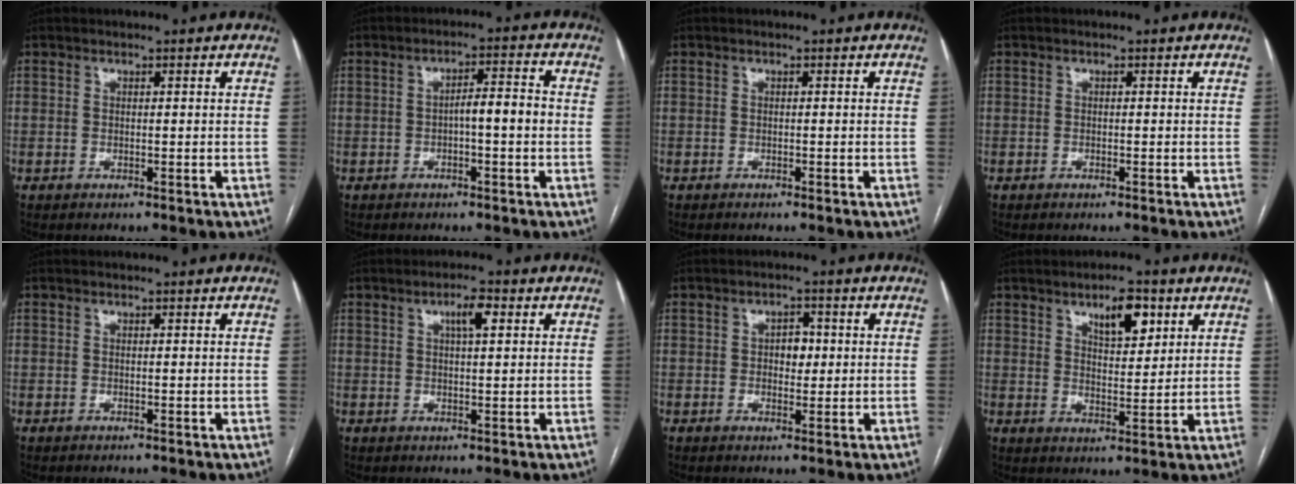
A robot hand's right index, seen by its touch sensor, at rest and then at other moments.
{"total": 4.6, "force": [-0.8, 0.7, 4.5], "torque": [-0.070, 0.017, -0.010]}
{"total": 0.5, "force": [-0.4, -0.1, 0.3], "torque": [-0.004, 0.002, -0.009]}
{"total": 0.0}
{"total": 0.0}
{"total": 3.6, "force": [1.4, 0.7, 3.2], "torque": [-0.058, 0.007, 0.023]}
{"total": 3.0, "force": [0.3, 1.9, 2.3], "torque": [-0.030, 0.007, 0.005]}
{"total": 6.7, "force": [3.6, 2.4, 5.1], "torque": [-0.082, 0.003, 0.059]}